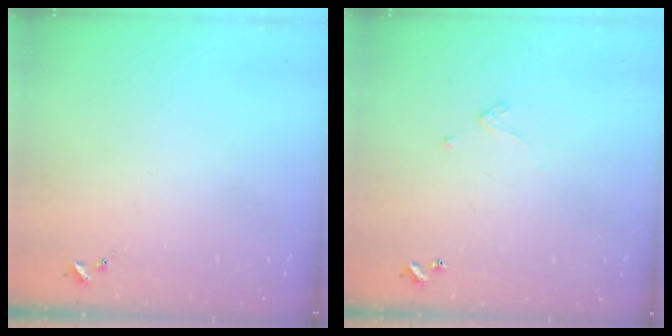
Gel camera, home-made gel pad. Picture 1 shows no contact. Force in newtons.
{"total": 2.6, "press": 2.6, "slide": 0.2}